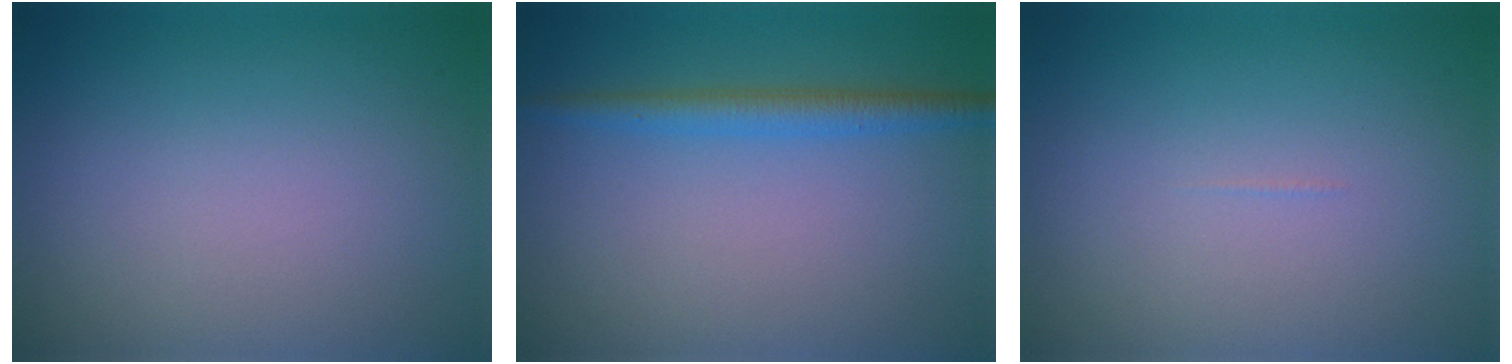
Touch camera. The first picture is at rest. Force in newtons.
{"total": 2.4, "press": 2.4, "slide": 0.2}
{"total": 0.0}